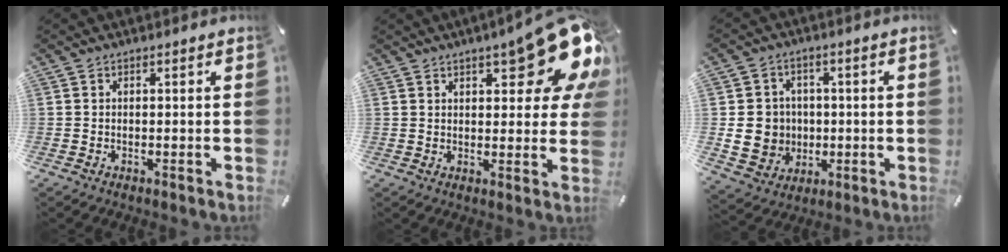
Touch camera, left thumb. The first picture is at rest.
{"total": 17.3, "force": [9.5, 6.2, 13.1], "torque": [-0.162, -0.063, 0.154]}
{"total": 9.6, "force": [-0.7, 9.0, 3.4], "torque": [-0.081, 0.008, -0.006]}